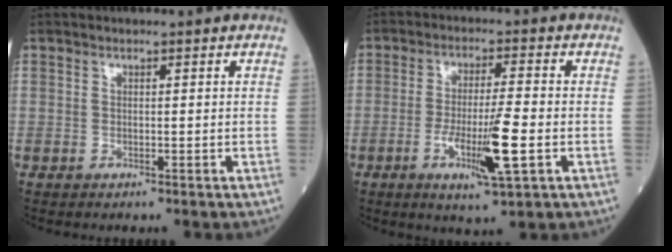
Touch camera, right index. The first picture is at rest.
{"total": 9.1, "force": [-2.6, 0.4, 8.7], "torque": [-0.155, -0.016, -0.045]}